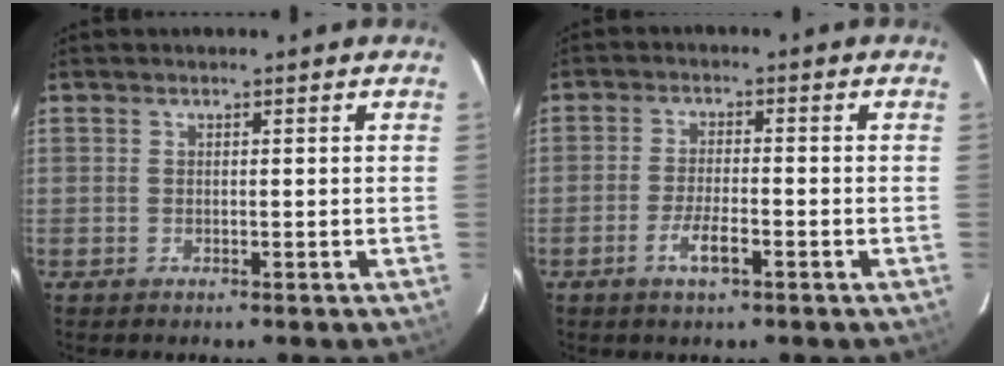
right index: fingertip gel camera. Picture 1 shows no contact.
{"total": 4.6, "force": [-2.6, 0.9, 3.7], "torque": [-0.080, -0.003, -0.048]}